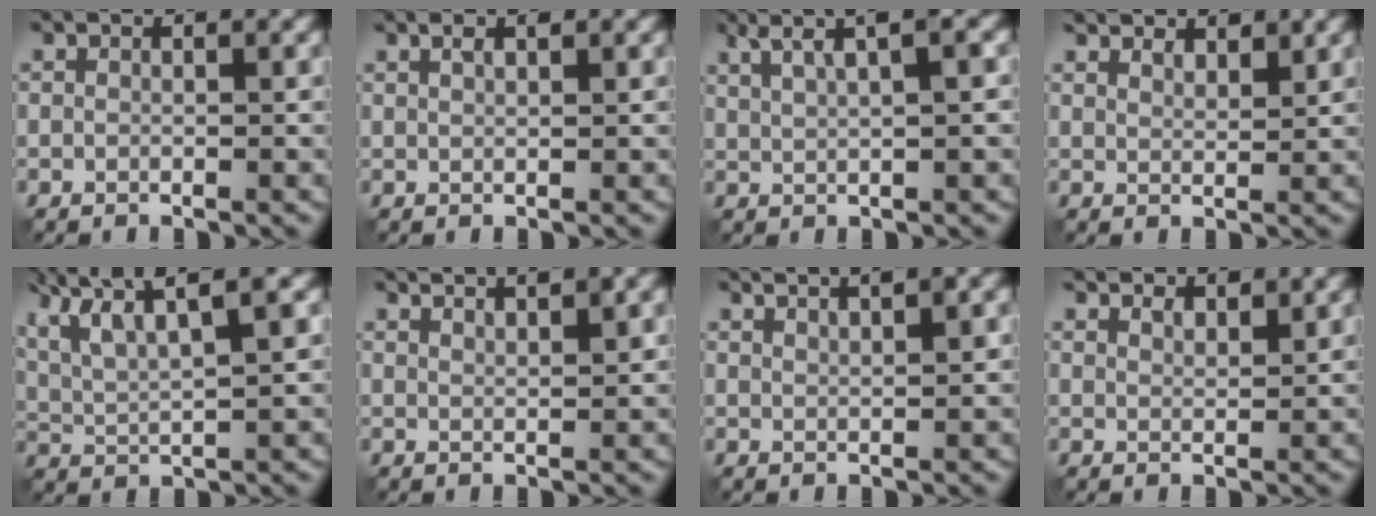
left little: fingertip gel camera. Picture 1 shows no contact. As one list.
[{"total": 1.1, "force": [0.7, 0.3, 0.8], "torque": [-0.014, -0.002, 0.014]}, {"total": 6.3, "force": [3.2, 2.0, 5.1], "torque": [-0.068, 0.026, 0.033]}, {"total": 3.5, "force": [3.1, 1.1, 1.3], "torque": [-0.023, -0.005, 0.053]}, {"total": 8.5, "force": [5.2, 2.1, 6.5], "torque": [-0.121, 0.030, 0.070]}, {"total": 3.3, "force": [2.4, 0.7, 2.1], "torque": [-0.013, 0.006, 0.026]}, {"total": 3.6, "force": [2.4, 0.9, 2.6], "torque": [-0.018, 0.009, 0.018]}, {"total": 2.7, "force": [2.3, 0.8, 1.1], "torque": [-0.014, -0.005, 0.039]}]